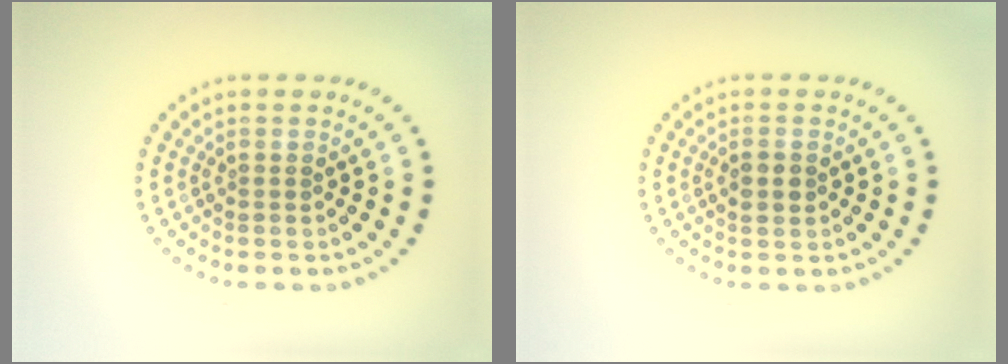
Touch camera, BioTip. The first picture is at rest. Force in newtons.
{"total": 1.5, "press": 1.5, "slide": 0.2}